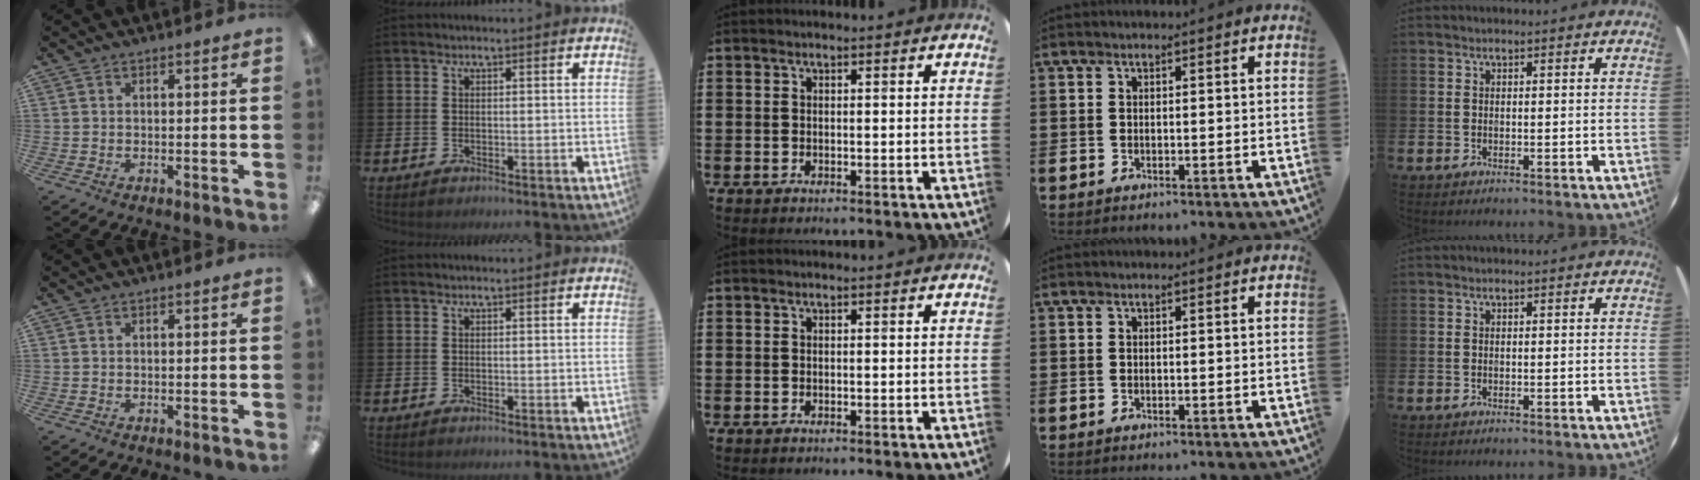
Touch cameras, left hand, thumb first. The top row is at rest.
{}